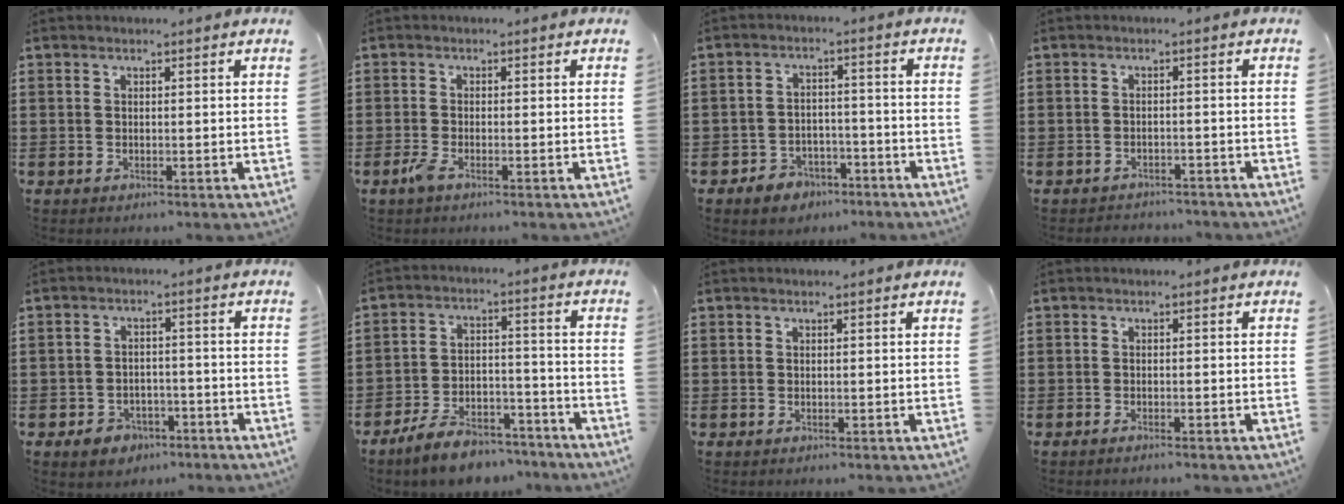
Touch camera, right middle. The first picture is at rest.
{"total": 1.9, "force": [-1.1, 0.4, 1.5], "torque": [-0.042, -0.005, -0.025]}
{"total": 3.8, "force": [-3.2, 1.9, 0.5], "torque": [-0.014, 0.011, -0.066]}
{"total": 1.9, "force": [-1.9, 0.3, -0.1], "torque": [-0.005, 0.001, -0.043]}
{"total": 3.0, "force": [-2.5, 1.7, 0.4], "torque": [-0.016, 0.005, -0.052]}
{"total": 8.3, "force": [-7.3, 2.5, 3.0], "torque": [-0.050, 0.025, -0.138]}
{"total": 0.0}
{"total": 0.8, "force": [-0.7, 0.1, 0.3], "torque": [-0.008, -0.003, -0.014]}